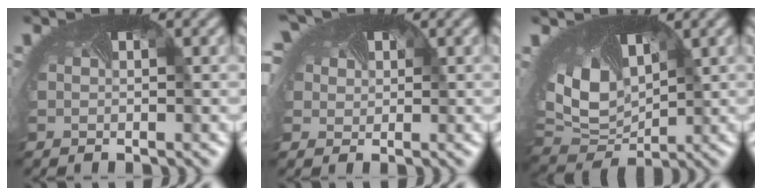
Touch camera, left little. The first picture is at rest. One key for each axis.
{"total": 4.4, "fx": 2.2, "fy": 3.1, "fz": 2.1, "tx": -0.068, "ty": 0.003, "tz": 0.037}
{"total": 6.3, "fx": 1.5, "fy": 4.5, "fz": 4.1, "tx": -0.108, "ty": -0.024, "tz": 0.036}